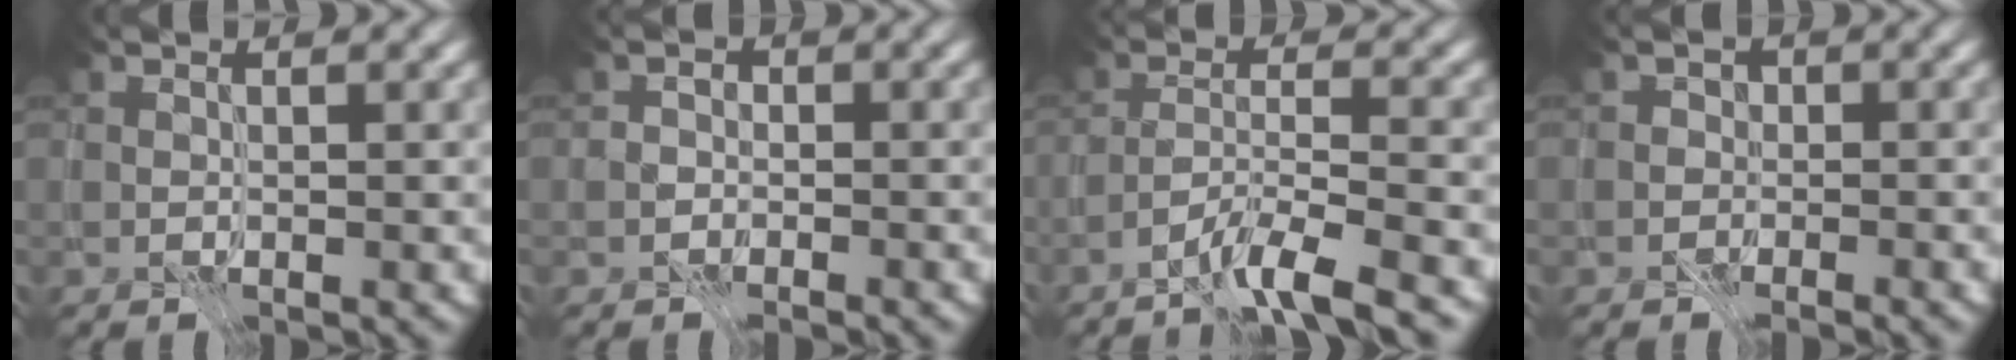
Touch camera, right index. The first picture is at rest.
{"total": 1.4, "force": [-1.1, 0.9, -0.1], "torque": [0.011, 0.008, -0.019]}
{"total": 4.8, "force": [-4.0, 0.1, 2.6], "torque": [-0.041, 0.009, -0.080]}
{"total": 1.4, "force": [-1.1, 0.8, -0.1], "torque": [0.009, 0.005, -0.022]}